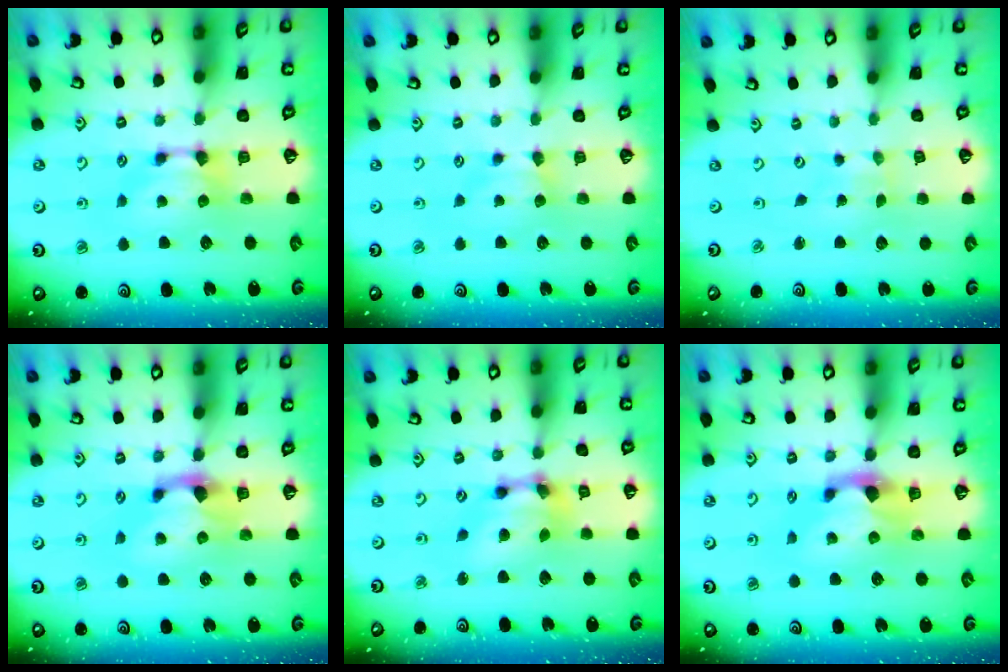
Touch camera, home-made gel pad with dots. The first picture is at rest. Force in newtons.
{"total": 2.0, "press": 2.0, "slide": 0.5}
{"total": 5.7, "press": 5.6, "slide": 0.5}
{"total": 1.6, "press": 1.2, "slide": 1.1}
{"total": 6.6, "press": 6.2, "slide": 2.4}
{"total": 2.0, "press": 1.6, "slide": 1.2}